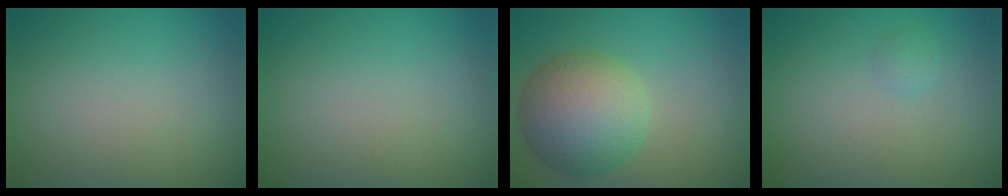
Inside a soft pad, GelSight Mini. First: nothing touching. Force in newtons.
{"total": 0.0}
{"total": 7.3, "press": 7.3, "slide": 0.3}
{"total": 0.8, "press": 0.8, "slide": 0.1}